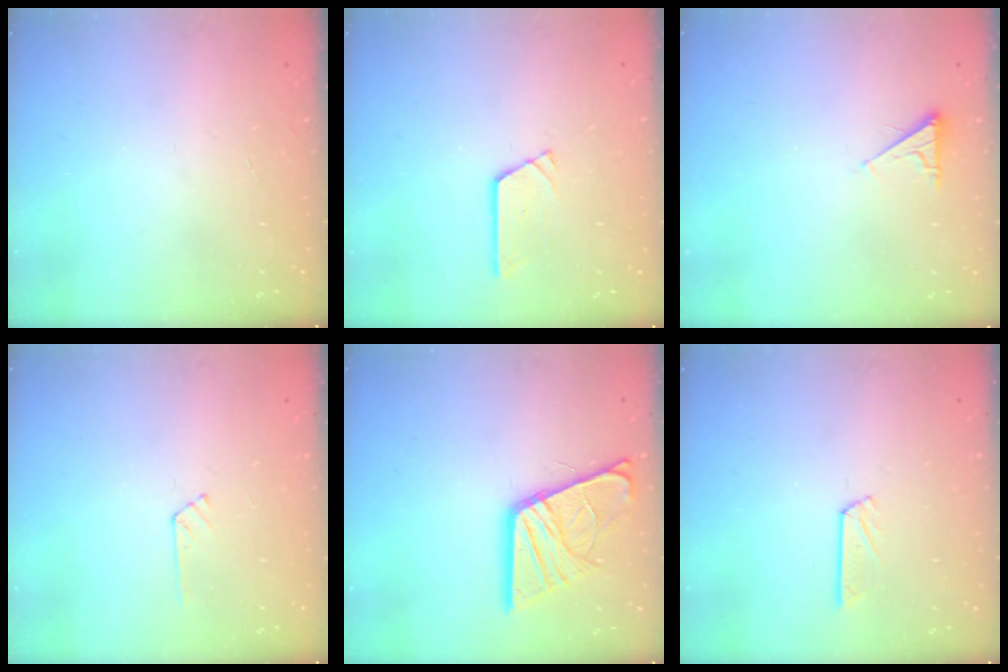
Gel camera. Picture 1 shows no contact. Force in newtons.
{"total": 2.8, "press": 2.8, "slide": 0.2}
{"total": 2.5, "press": 2.5, "slide": 0.4}
{"total": 2.8, "press": 2.8, "slide": 0.3}
{"total": 17.2, "press": 17.1, "slide": 1.9}
{"total": 4.4, "press": 4.4, "slide": 0.4}